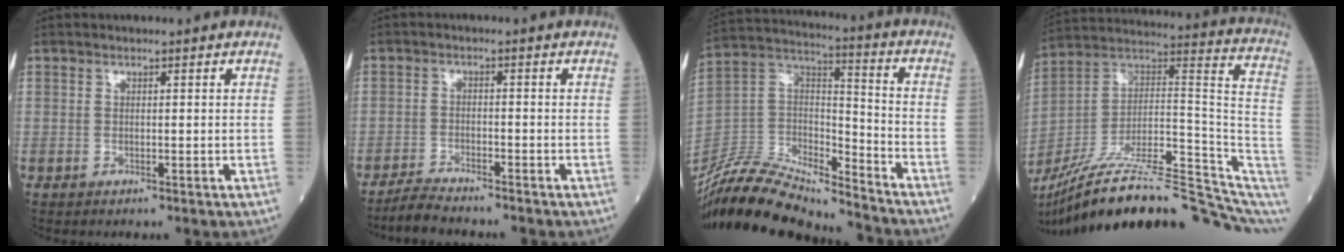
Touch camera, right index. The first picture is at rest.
{"total": 4.4, "force": [-4.2, 0.2, 1.3], "torque": [-0.024, -0.014, -0.076]}
{"total": 20.4, "force": [-19.2, 2.6, 6.4], "torque": [-0.135, 0.024, -0.348]}
{"total": 27.9, "force": [-21.7, 4.6, 17.0], "torque": [-0.209, 0.029, -0.337]}